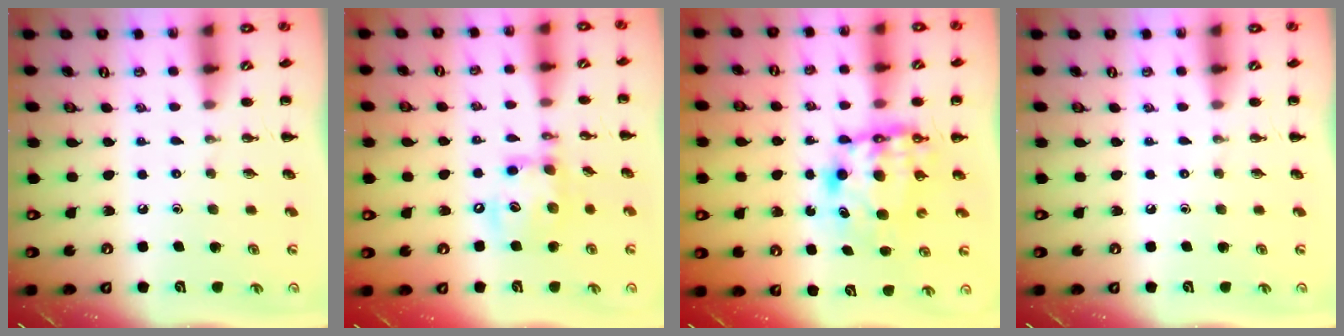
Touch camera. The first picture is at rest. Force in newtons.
{"total": 13.2, "press": 13.1, "slide": 2.1}
{"total": 7.4, "press": 7.2, "slide": 1.8}
{"total": 0.0}